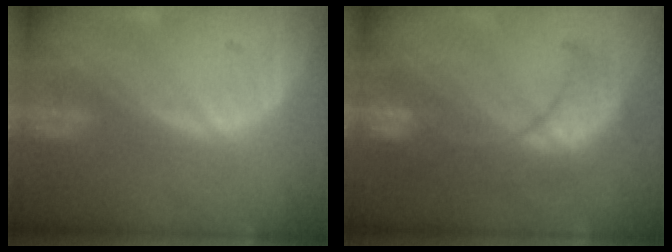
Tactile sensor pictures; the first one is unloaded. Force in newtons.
{"total": 8.3, "press": 8.3, "slide": 0.9}